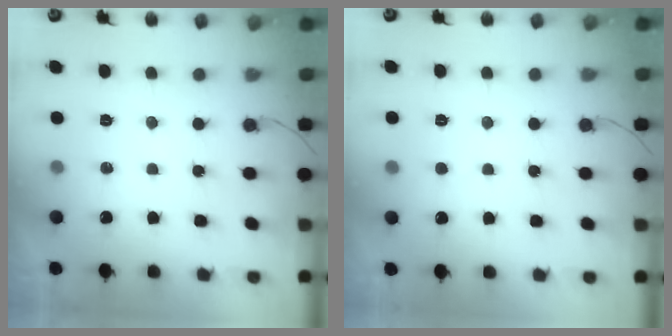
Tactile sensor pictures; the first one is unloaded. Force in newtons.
{"total": 2.3, "press": 2.3, "slide": 0.2}